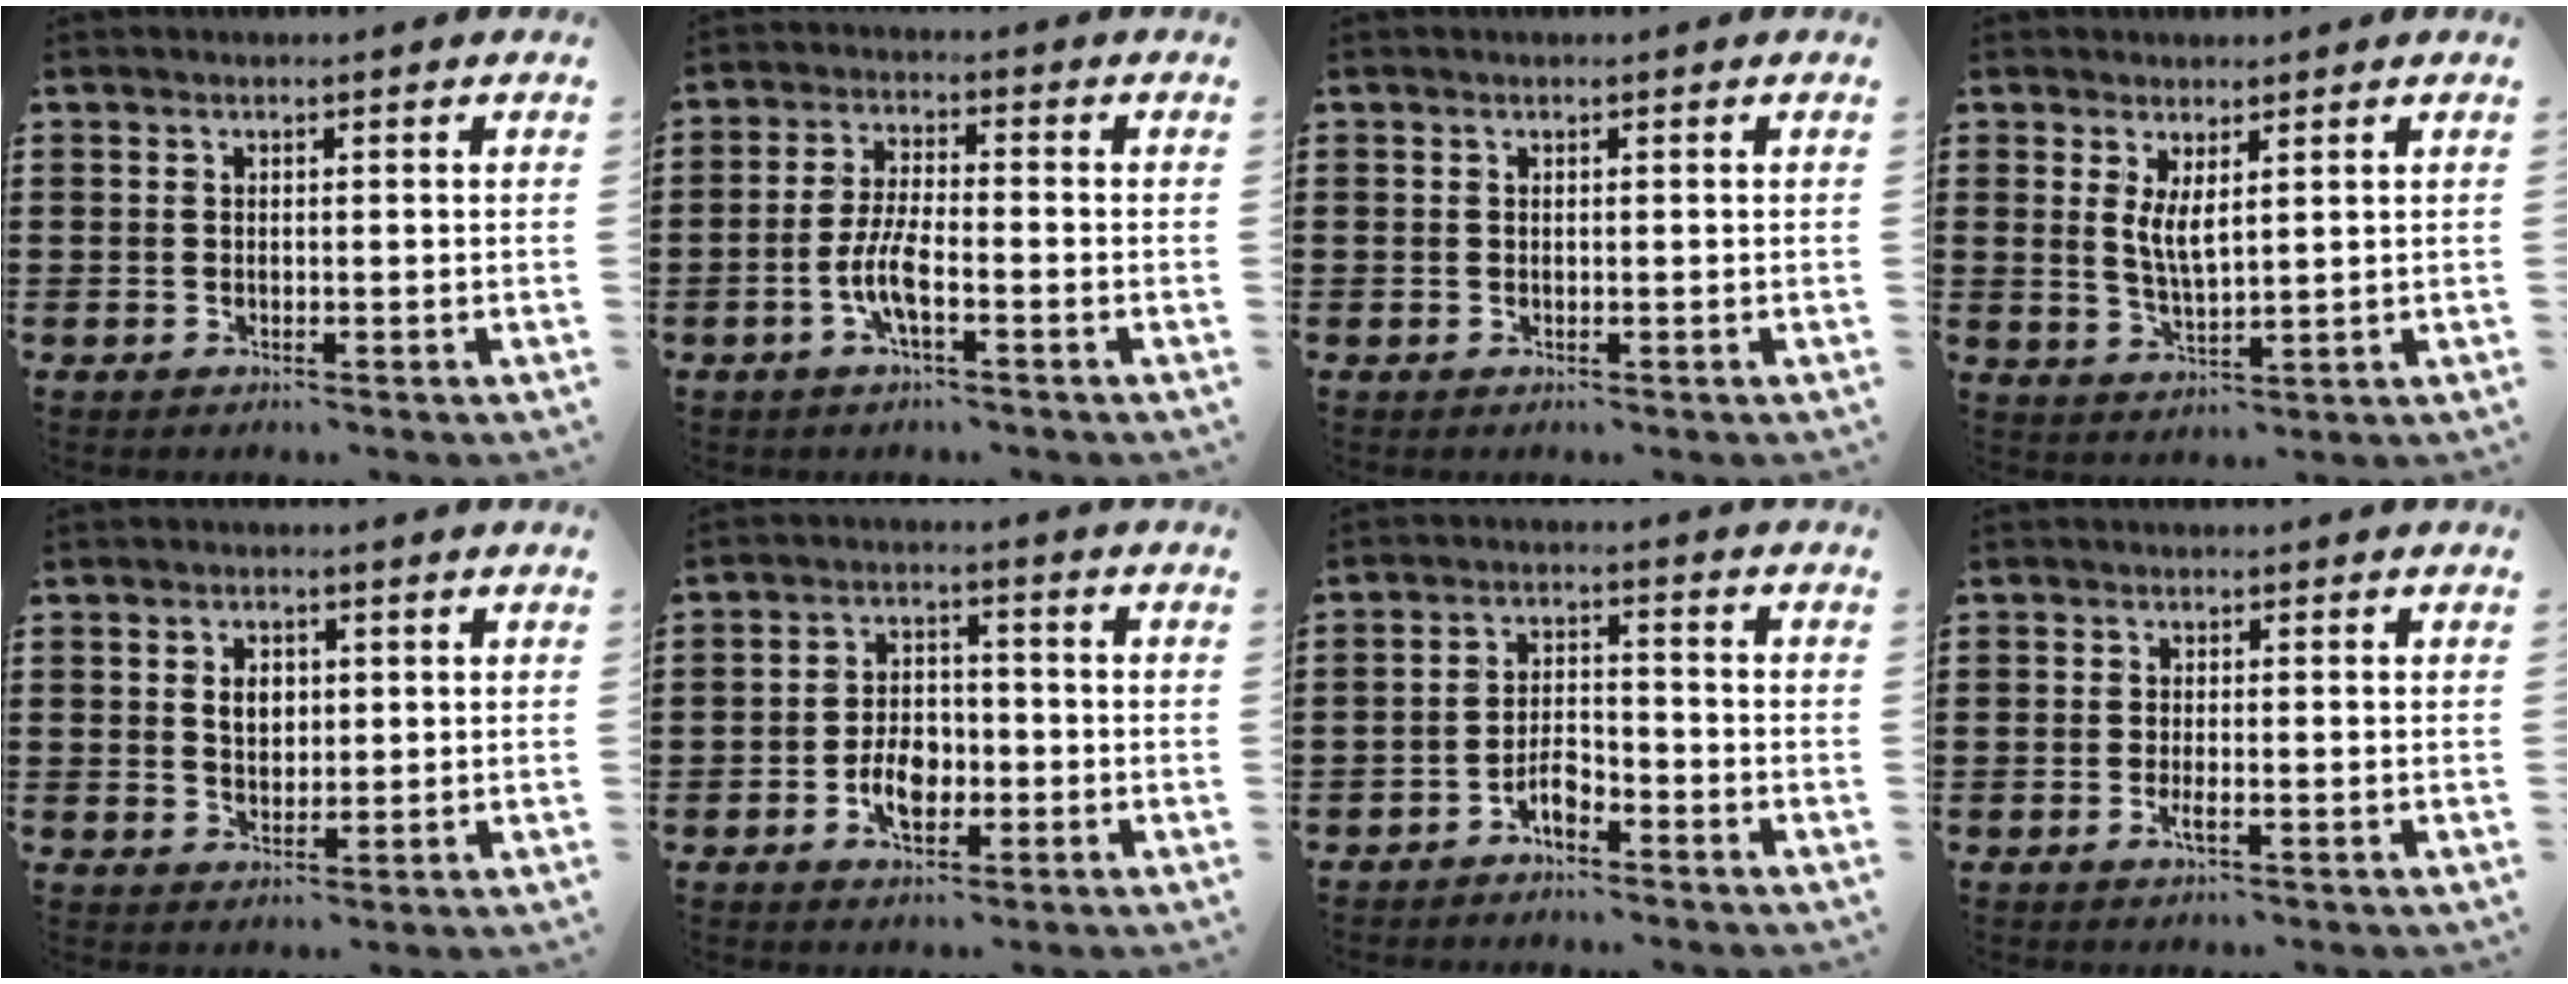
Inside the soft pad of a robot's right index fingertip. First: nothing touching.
{"total": 5.7, "force": [-2.3, 1.4, 5.1], "torque": [-0.121, -0.008, -0.051]}
{"total": 0.0}
{"total": 4.0, "force": [1.5, 1.3, 3.5], "torque": [-0.072, -0.001, 0.028]}
{"total": 3.4, "force": [0.7, 2.4, 2.3], "torque": [-0.045, 0.007, 0.008]}
{"total": 5.5, "force": [-1.9, 3.4, 3.8], "torque": [-0.067, 0.005, -0.036]}
{"total": 2.7, "force": [-2.2, 1.0, 1.3], "torque": [-0.028, 0.008, -0.045]}
{"total": 1.4, "force": [-0.6, 0.2, 1.2], "torque": [-0.029, -0.005, -0.013]}